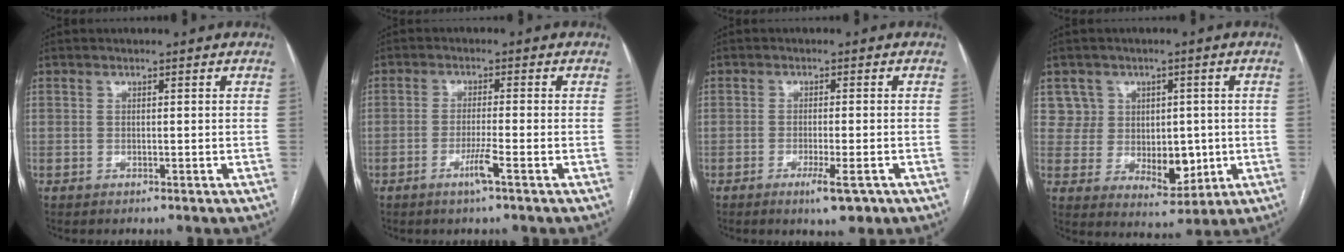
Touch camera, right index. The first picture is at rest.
{"total": 3.4, "force": [-1.7, -0.6, 2.8], "torque": [-0.058, -0.008, -0.036]}
{"total": 4.0, "force": [-2.2, 0.4, 3.3], "torque": [-0.053, -0.008, -0.033]}
{"total": 7.7, "force": [1.4, 7.1, 2.5], "torque": [-0.036, 0.017, 0.044]}